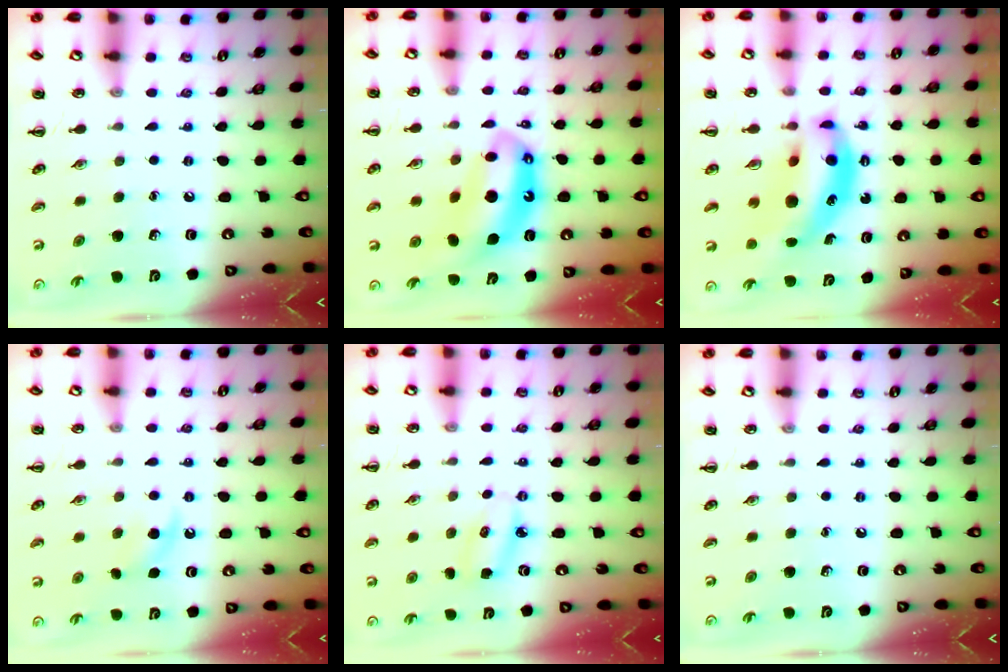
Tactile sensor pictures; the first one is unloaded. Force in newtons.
{"total": 12.5, "press": 12.1, "slide": 3.2}
{"total": 12.7, "press": 12.4, "slide": 3.1}
{"total": 6.1, "press": 5.8, "slide": 1.8}
{"total": 4.1, "press": 4.0, "slide": 0.9}
{"total": 0.0}